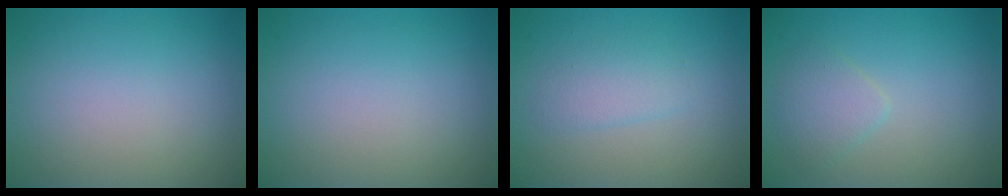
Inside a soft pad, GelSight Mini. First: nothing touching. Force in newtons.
{"total": 0.0}
{"total": 1.8, "press": 1.8, "slide": 0.1}
{"total": 2.0, "press": 2.0, "slide": 0.1}